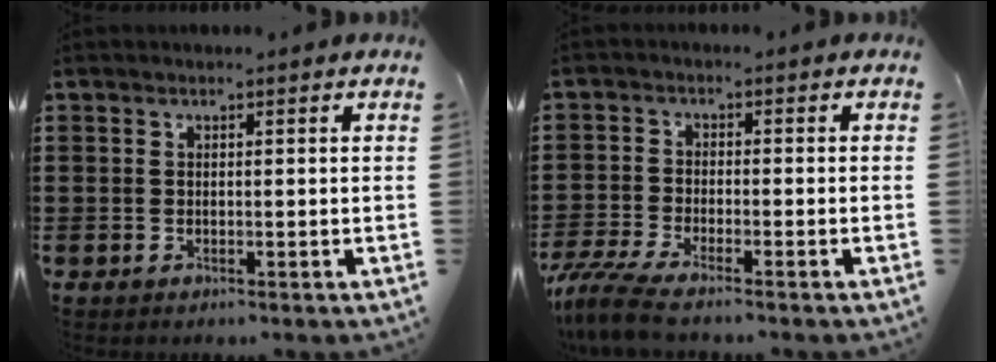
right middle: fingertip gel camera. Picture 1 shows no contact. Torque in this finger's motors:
{"motor_torque": [1.44, -0.69, 0.24, 0.11]}